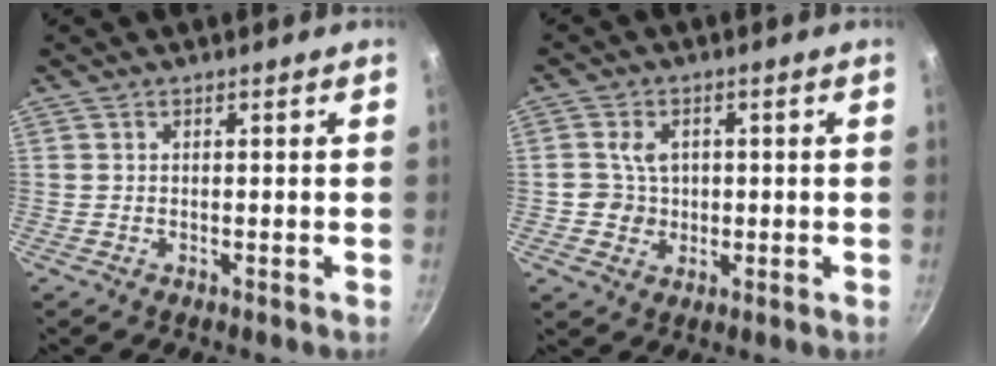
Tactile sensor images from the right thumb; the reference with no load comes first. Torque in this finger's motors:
{"motor_torque": [0.87, 0.21, -0.06, 0.10, 0.14]}